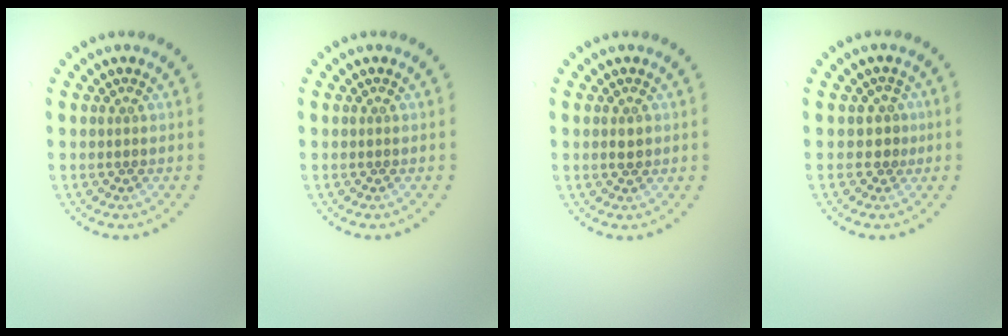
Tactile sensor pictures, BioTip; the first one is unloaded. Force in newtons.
{"total": 0.0}
{"total": 1.0, "press": 1.0, "slide": 0.1}
{"total": 1.6, "press": 1.3, "slide": 1.0}